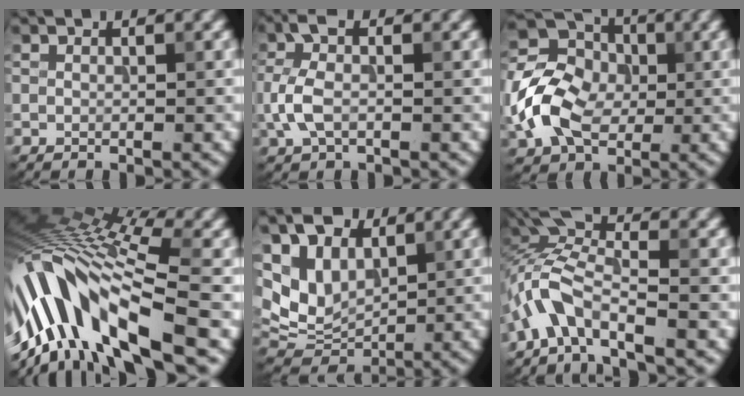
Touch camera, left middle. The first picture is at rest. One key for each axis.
{"total": 3.8, "fx": -0.5, "fy": 2.1, "fz": 3.1, "tx": -0.082, "ty": 0.007, "tz": -0.018}
{"total": 8.9, "fx": -1.1, "fy": 6.7, "fz": 5.6, "tx": -0.132, "ty": 0.001, "tz": -0.025}
{"total": 13.9, "fx": -3.4, "fy": 5.0, "fz": 12.5, "tx": -0.248, "ty": 0.019, "tz": -0.052}
{"total": 8.1, "fx": 3.8, "fy": 5.6, "fz": 4.4, "tx": -0.107, "ty": 0.019, "tz": 0.071}
{"total": 5.1, "fx": -2.2, "fy": 2.0, "fz": 4.2, "tx": -0.079, "ty": 0.013, "tz": -0.052}